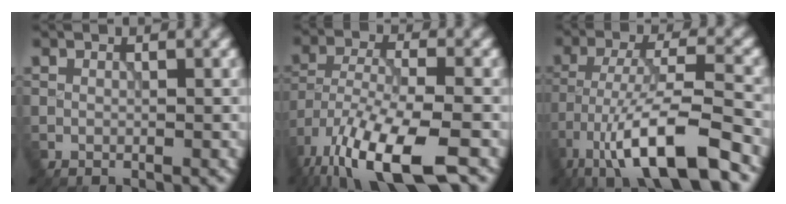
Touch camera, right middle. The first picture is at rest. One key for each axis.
{"total": 11.7, "fx": -7.5, "fy": 3.6, "fz": 8.3, "tx": -0.175, "ty": -0.022, "tz": -0.136}
{"total": 11.8, "fx": -7.3, "fy": 2.6, "fz": 8.9, "tx": -0.153, "ty": 0.008, "tz": -0.131}